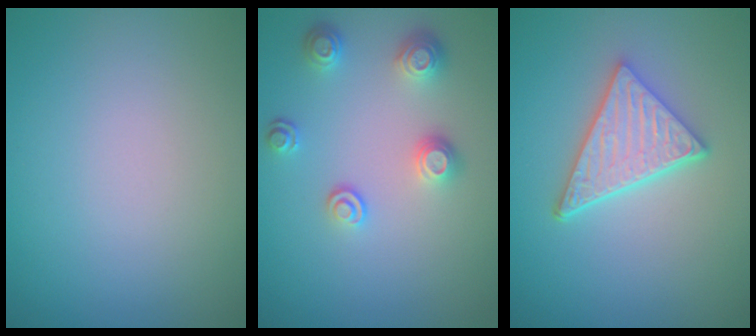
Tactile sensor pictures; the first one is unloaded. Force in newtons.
{"total": 3.0, "press": 2.6, "slide": 1.6}
{"total": 4.8, "press": 3.7, "slide": 3.1}